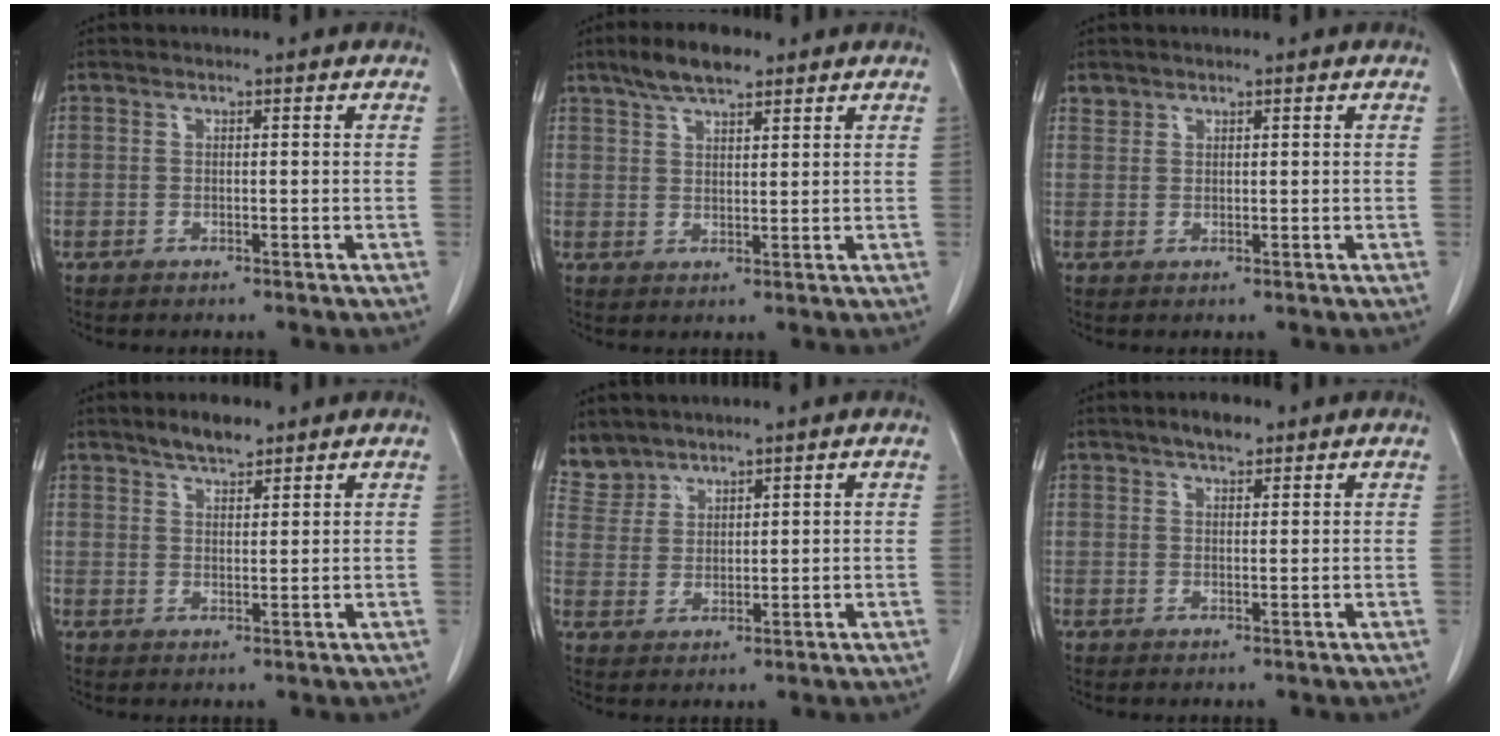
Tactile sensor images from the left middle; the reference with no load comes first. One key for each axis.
{"total": 6.1, "fx": 4.5, "fy": 1.9, "fz": 3.7, "tx": -0.073, "ty": 0.014, "tz": 0.080}
{"total": 0.9, "fx": 0.8, "fy": 0.4, "fz": -0.1, "tx": 0.005, "ty": 0.003, "tz": 0.015}
{"total": 3.9, "fx": 3.2, "fy": 1.2, "fz": 1.9, "tx": -0.039, "ty": 0.005, "tz": 0.055}
{"total": 4.3, "fx": 4.0, "fy": 1.5, "fz": -0.5, "tx": 0.011, "ty": 0.006, "tz": 0.089}
{"total": 3.0, "fx": 2.2, "fy": 1.1, "fz": 1.7, "tx": -0.029, "ty": 0.008, "tz": 0.033}